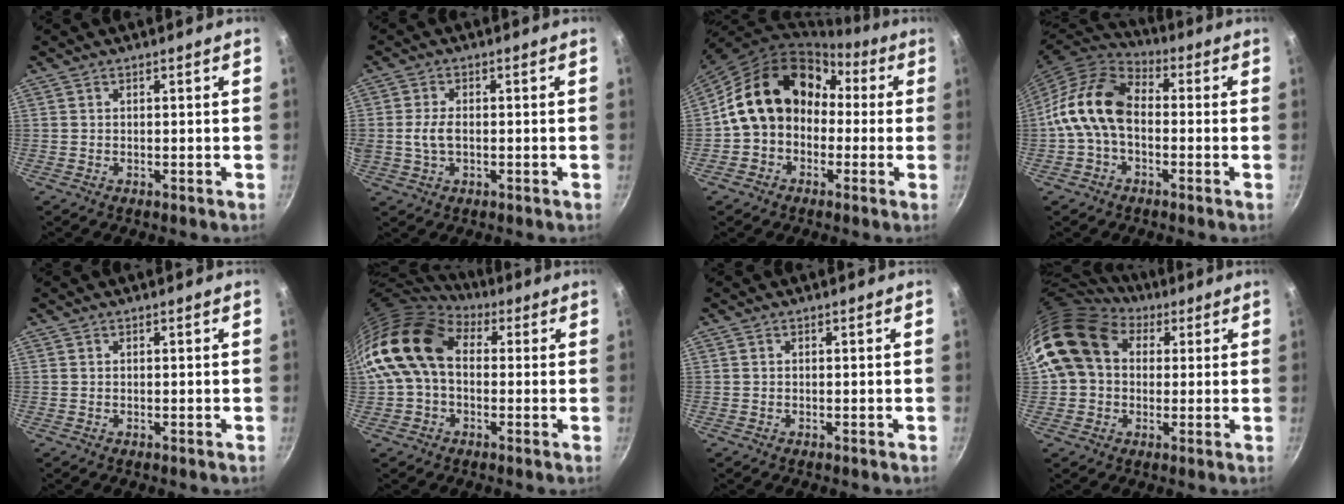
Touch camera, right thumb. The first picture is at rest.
{"total": 4.2, "force": [-0.3, 2.6, 3.3], "torque": [-0.062, 0.005, -0.005]}
{"total": 16.4, "force": [0.4, 13.2, 9.7], "torque": [-0.125, 0.063, -0.004]}
{"total": 13.3, "force": [-1.0, 8.8, 9.9], "torque": [-0.170, 0.037, -0.039]}
{"total": 0.0}
{"total": 15.0, "force": [1.5, 10.8, 10.4], "torque": [-0.177, 0.027, 0.009]}
{"total": 0.0}
{"total": 14.1, "force": [3.9, 11.2, 7.6], "torque": [-0.116, 0.020, 0.055]}